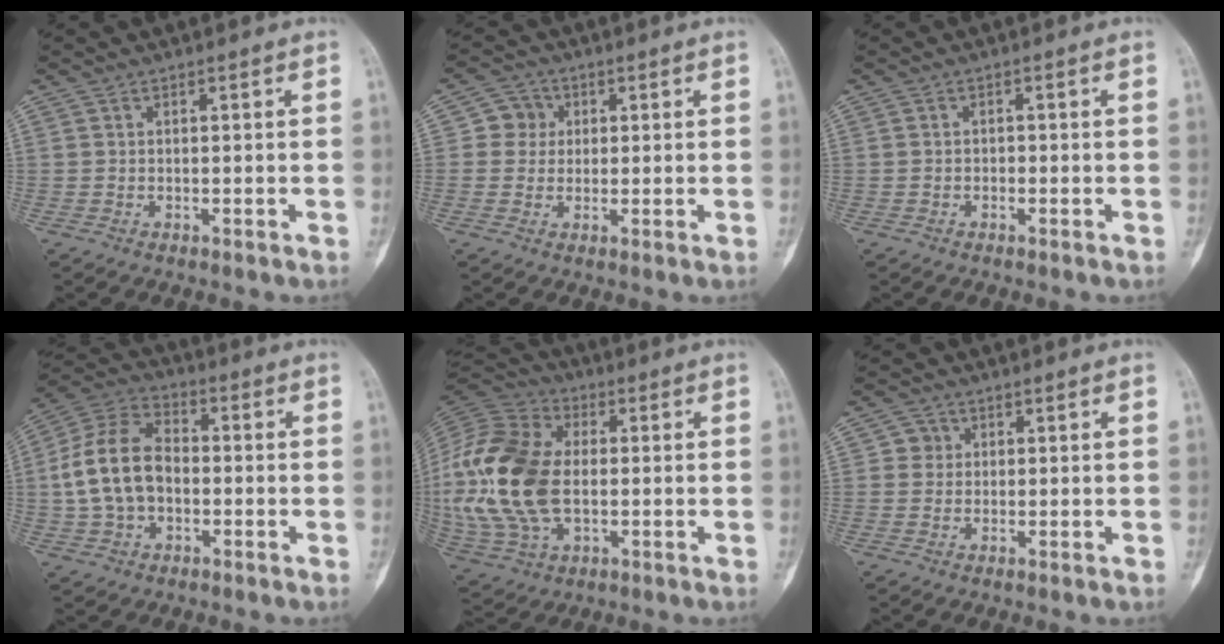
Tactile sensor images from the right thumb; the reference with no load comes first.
{"total": 4.7, "force": [0.8, 4.6, 0.8], "torque": [0.018, 0.007, 0.006]}
{"total": 1.0, "force": [-0.6, 0.7, 0.3], "torque": [-0.003, 0.004, -0.014]}
{"total": 13.8, "force": [-1.2, 9.6, 9.8], "torque": [-0.185, 0.036, -0.029]}
{"total": 24.4, "force": [-0.7, 15.3, 18.9], "torque": [-0.425, 0.002, -0.009]}
{"total": 2.6, "force": [0.5, 2.5, 0.3], "torque": [0.012, 0.004, 0.001]}